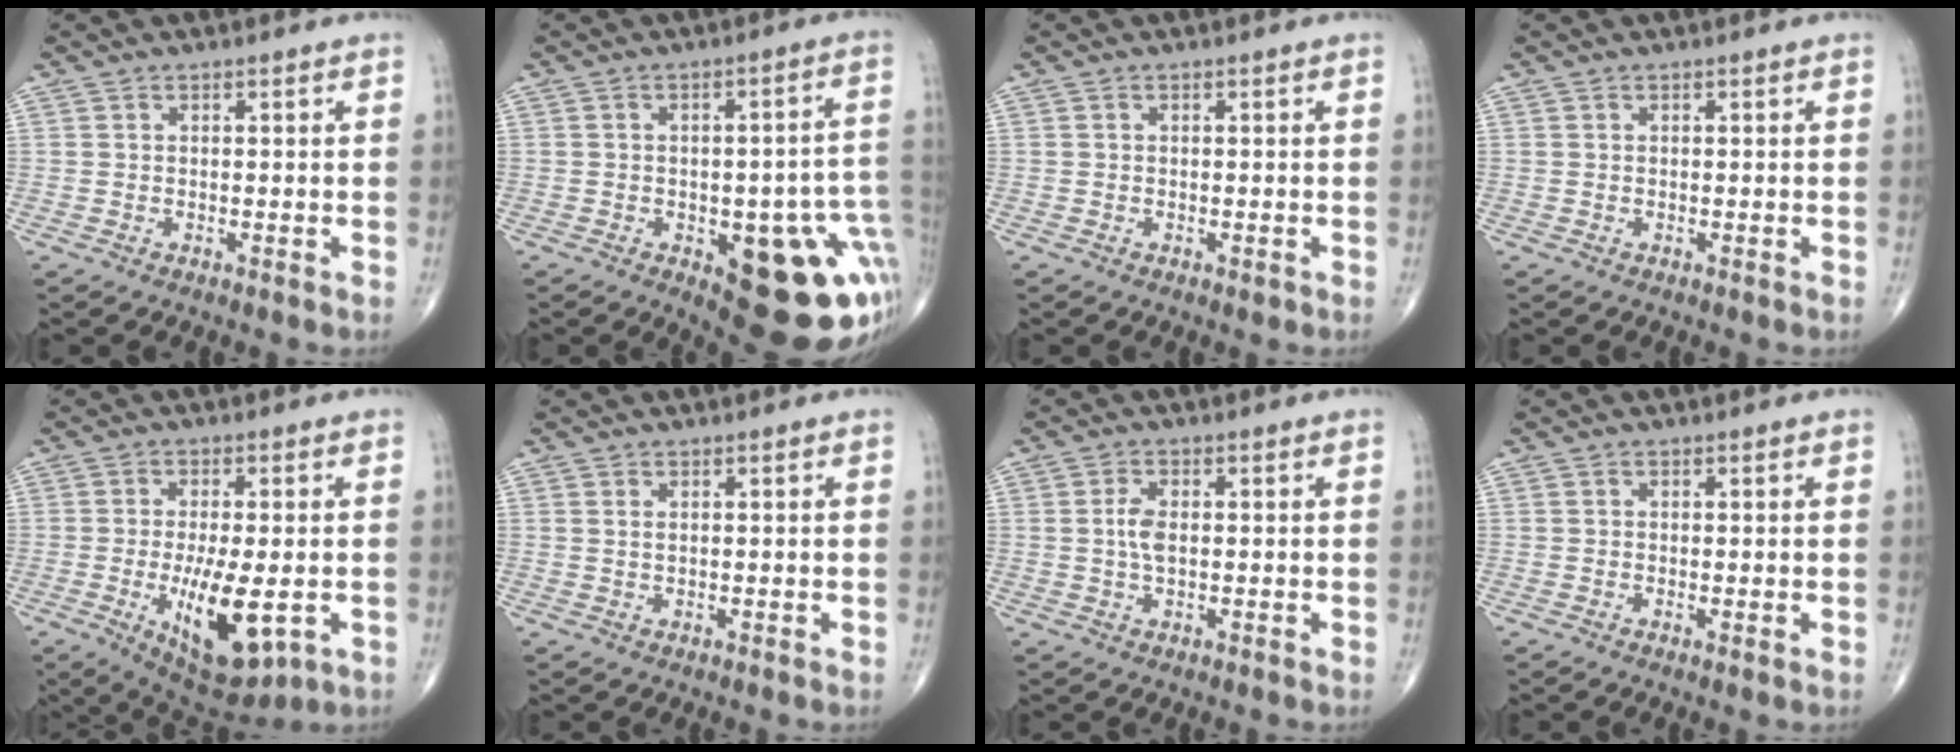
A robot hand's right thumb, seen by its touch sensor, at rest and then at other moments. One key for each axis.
{"total": 20.2, "fx": -5.2, "fy": 7.8, "fz": 17.9, "tx": -0.172, "ty": 0.023, "tz": -0.038}
{"total": 0.7, "fx": -0.2, "fy": 0.4, "fz": 0.5, "tx": -0.005, "ty": -0.001, "tz": -0.003}
{"total": 0.0}
{"total": 14.0, "fx": -3.5, "fy": 5.5, "fz": 12.4, "tx": -0.195, "ty": -0.016, "tz": -0.039}
{"total": 0.8, "fx": 0.4, "fy": 0.3, "fz": 0.6, "tx": -0.014, "ty": 0.001, "tz": 0.009}
{"total": 3.4, "fx": 0.2, "fy": 1.7, "fz": 2.9, "tx": -0.061, "ty": 0.002, "tz": 0.001}
{"total": 0.6, "fx": -0.1, "fy": 0.1, "fz": 0.6, "tx": -0.014, "ty": -0.003, "tz": -0.003}